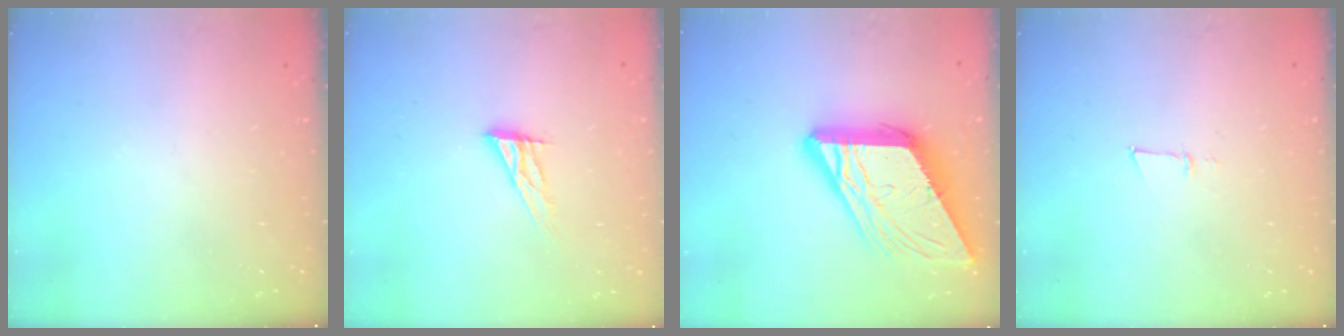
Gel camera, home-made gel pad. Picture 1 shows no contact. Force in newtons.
{"total": 9.2, "press": 9.1, "slide": 0.7}
{"total": 19.3, "press": 19.2, "slide": 2.3}
{"total": 3.9, "press": 3.8, "slide": 0.9}